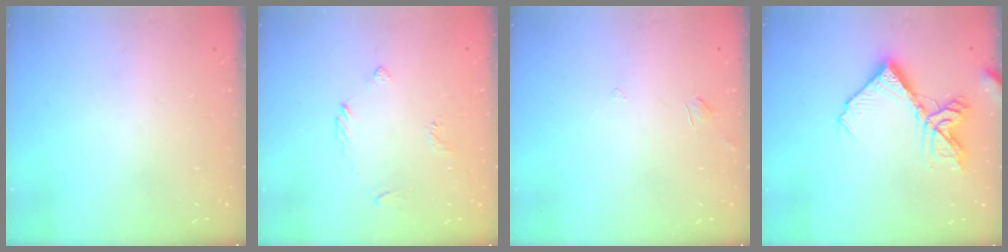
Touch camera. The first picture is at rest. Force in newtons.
{"total": 3.2, "press": 3.1, "slide": 0.9}
{"total": 4.2, "press": 4.2, "slide": 0.4}
{"total": 13.0, "press": 13.0, "slide": 0.7}